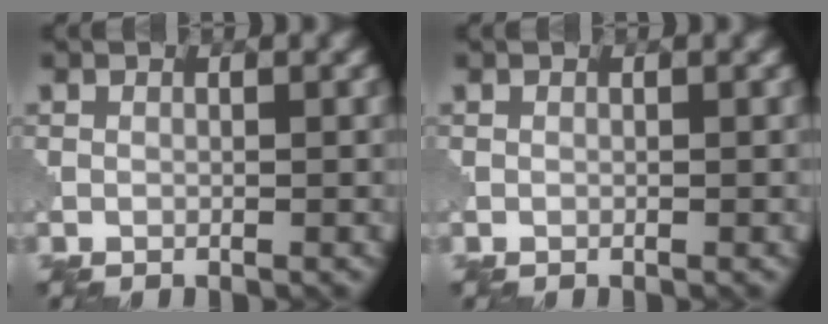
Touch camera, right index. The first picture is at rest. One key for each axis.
{"total": 0.0}